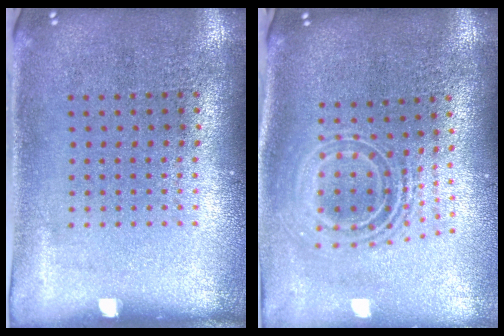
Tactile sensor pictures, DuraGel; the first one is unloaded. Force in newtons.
{"total": 2.2, "press": 1.6, "slide": 1.5}